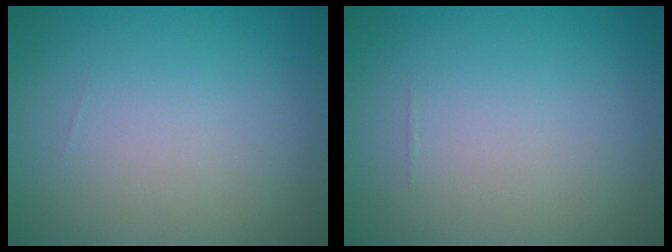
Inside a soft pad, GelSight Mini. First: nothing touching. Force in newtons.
{"total": 0.0}